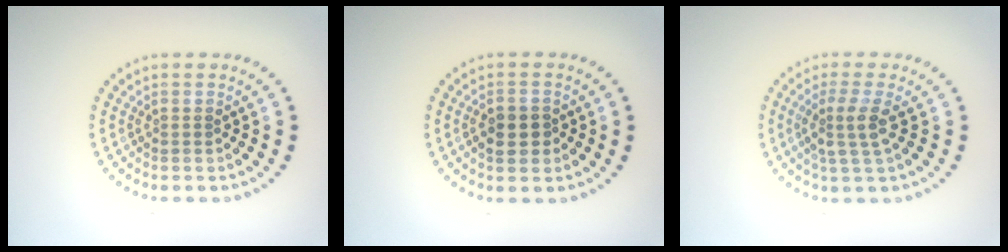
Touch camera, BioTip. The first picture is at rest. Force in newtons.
{"total": 2.5, "press": 2.5, "slide": 0.6}
{"total": 2.7, "press": 2.2, "slide": 1.6}